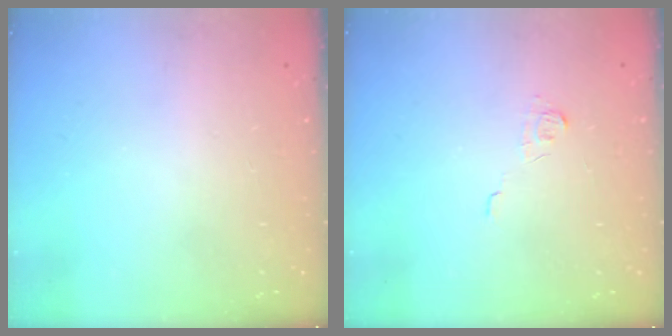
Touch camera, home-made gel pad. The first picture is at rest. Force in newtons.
{"total": 3.6, "press": 3.6, "slide": 0.4}